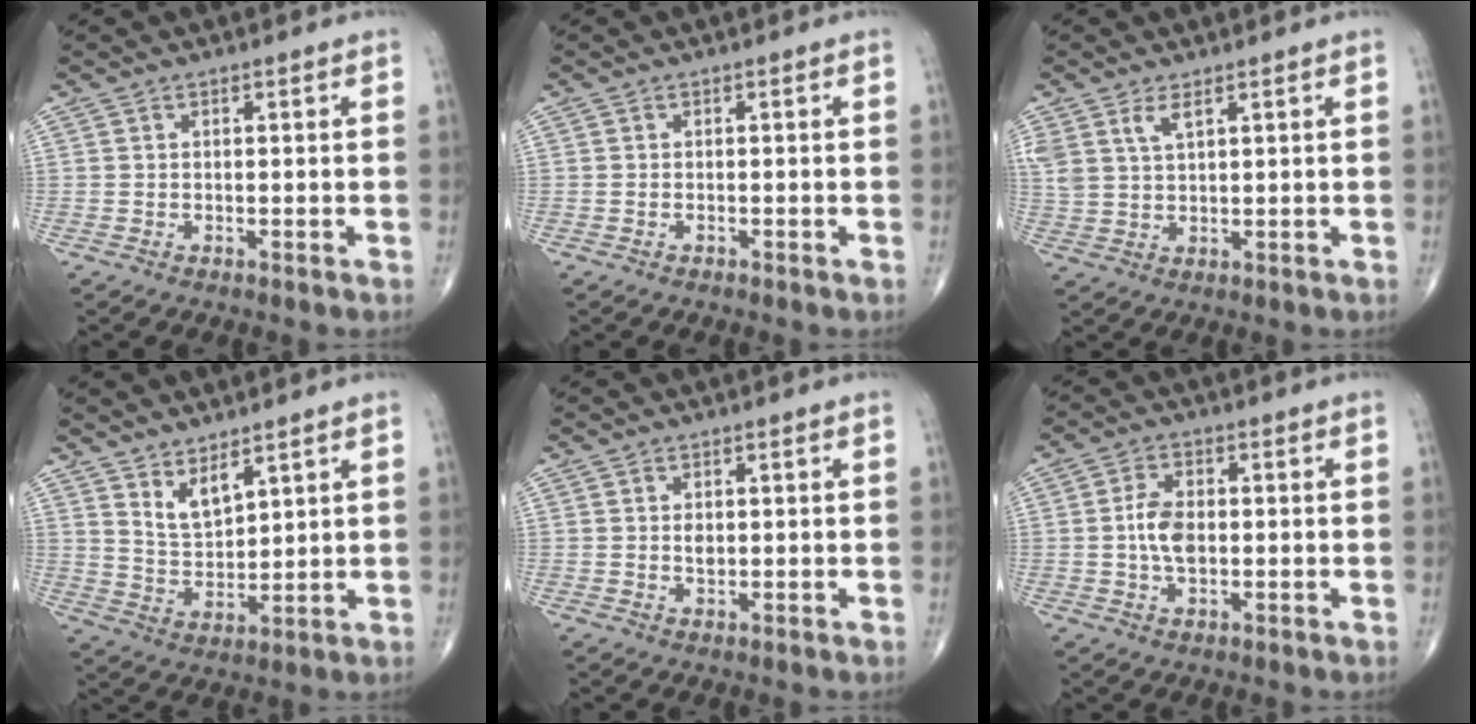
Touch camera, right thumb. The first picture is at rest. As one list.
[{"total": 0.0}, {"total": 5.0, "force": [2.9, 2.2, 3.4], "torque": [-0.071, -0.008, 0.064]}, {"total": 5.9, "force": [4.0, 2.4, 3.5], "torque": [-0.054, -0.044, 0.085]}, {"total": 1.7, "force": [0.2, 1.1, 1.3], "torque": [-0.019, -0.002, 0.005]}, {"total": 5.6, "force": [-0.2, 3.2, 4.5], "torque": [-0.086, 0.006, -0.007]}]